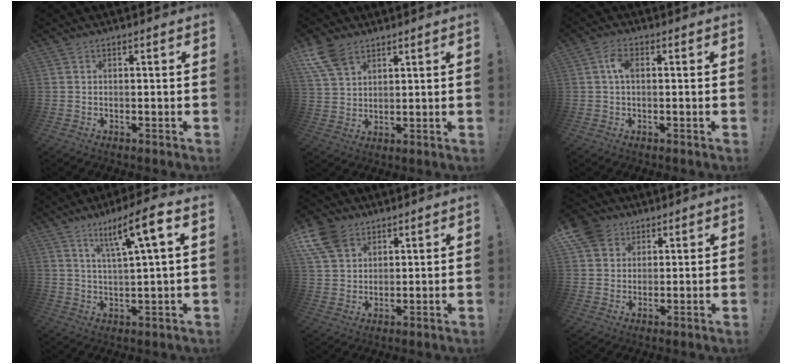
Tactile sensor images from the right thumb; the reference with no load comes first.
{"total": 9.1, "force": [5.9, 5.2, 4.5], "torque": [-0.096, -0.022, 0.117]}
{"total": 4.1, "force": [0.5, 2.2, 3.5], "torque": [-0.066, 0.010, 0.008]}
{"total": 11.5, "force": [5.4, 1.1, 10.1], "torque": [-0.171, -0.022, 0.080]}
{"total": 10.1, "force": [5.9, 7.1, 4.2], "torque": [-0.089, -0.026, 0.120]}
{"total": 7.8, "force": [4.3, 6.3, 1.8], "torque": [-0.029, -0.027, 0.086]}